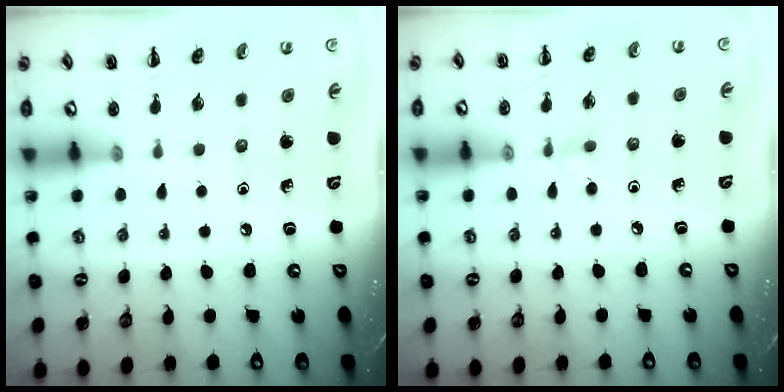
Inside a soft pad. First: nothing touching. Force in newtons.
{"total": 2.2, "press": 2.0, "slide": 0.8}